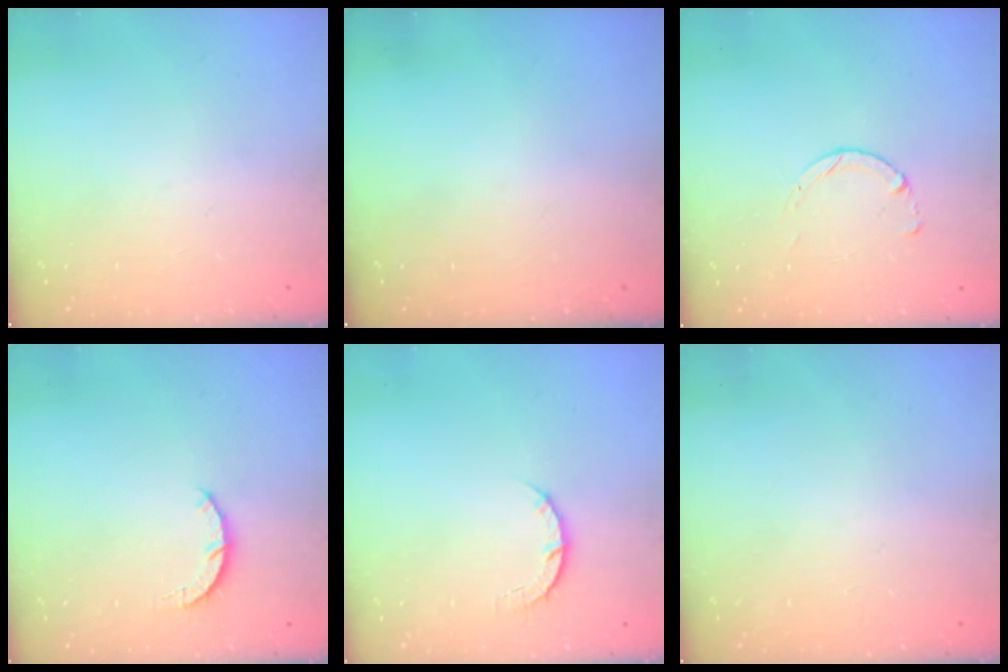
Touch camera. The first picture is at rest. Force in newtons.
{"total": 0.0}
{"total": 1.8, "press": 1.8, "slide": 0.2}
{"total": 3.0, "press": 3.0, "slide": 0.4}
{"total": 5.2, "press": 5.1, "slide": 0.7}
{"total": 2.5, "press": 2.5, "slide": 0.2}